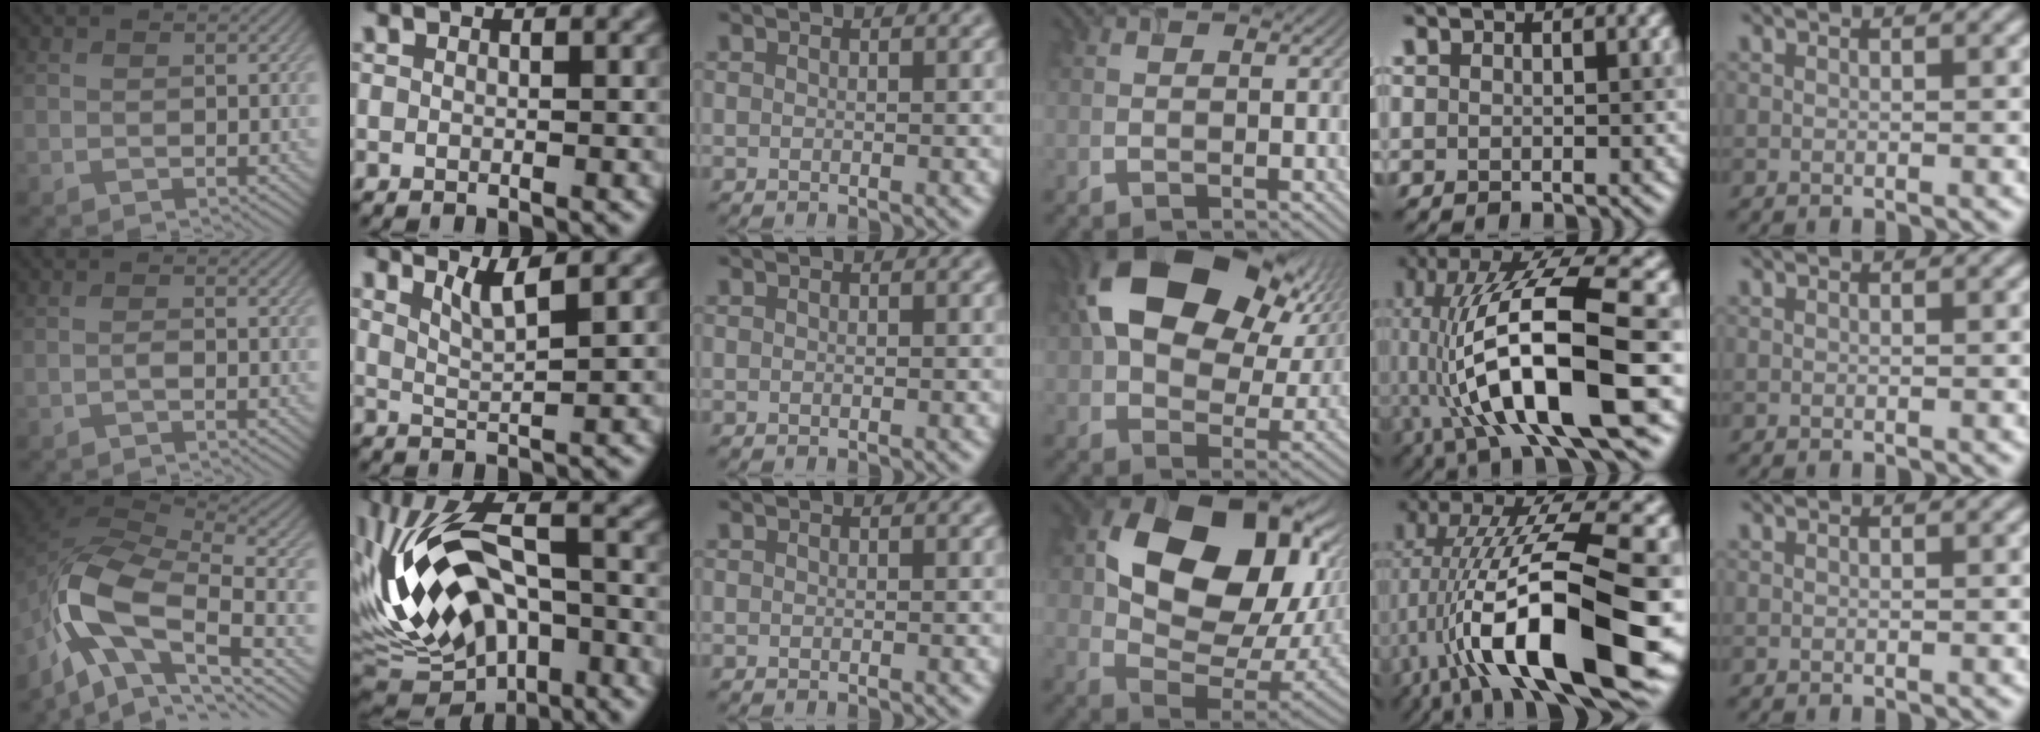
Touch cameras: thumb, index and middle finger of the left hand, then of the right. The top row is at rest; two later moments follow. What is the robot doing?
{"motion": "extract", "object": "airpods case & airpods"}